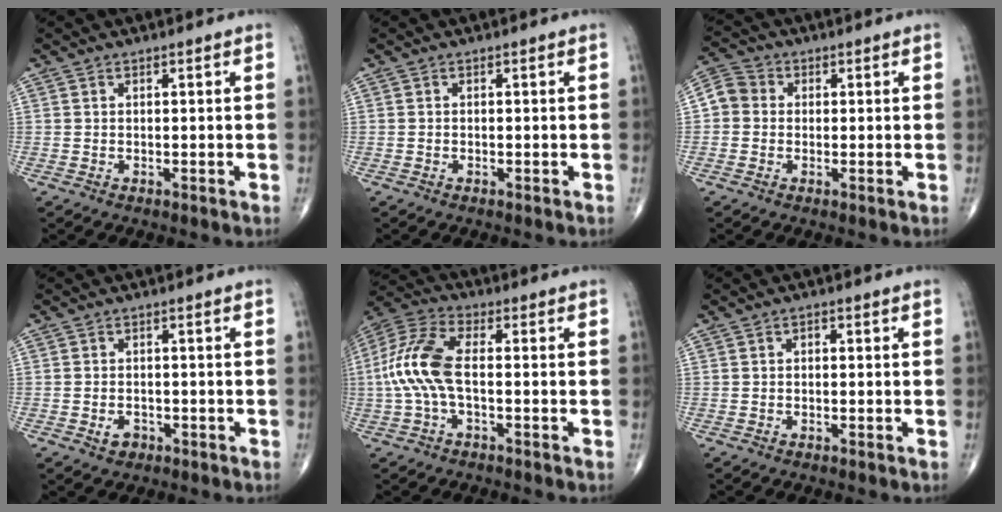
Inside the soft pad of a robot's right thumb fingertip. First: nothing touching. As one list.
[{"total": 0.0}, {"total": 4.9, "force": [-0.1, 4.5, 1.9], "torque": [-0.024, 0.014, -0.012]}, {"total": 2.5, "force": [-1.1, 1.9, 1.3], "torque": [-0.016, 0.005, -0.013]}, {"total": 11.3, "force": [-0.9, 4.9, 10.2], "torque": [-0.242, 0.029, -0.023]}, {"total": 1.0, "force": [0.1, 0.7, 0.7], "torque": [-0.003, 0.004, -0.004]}]